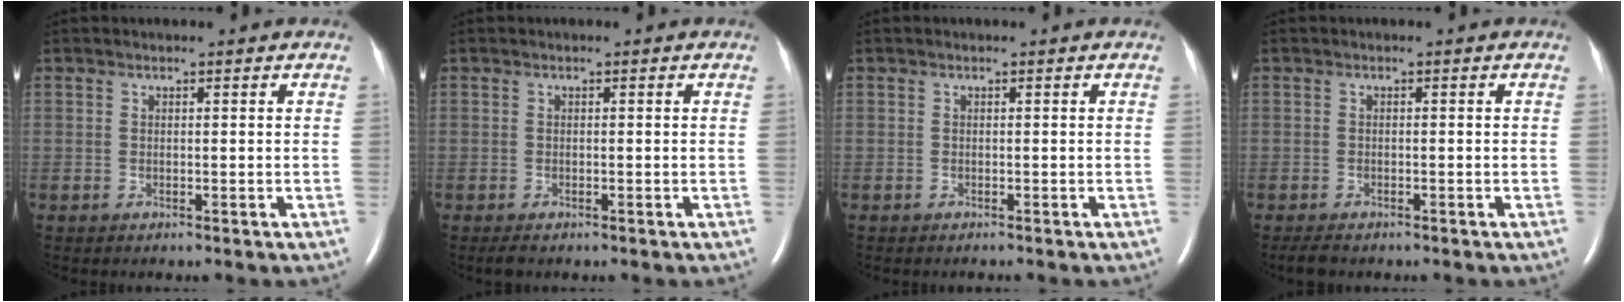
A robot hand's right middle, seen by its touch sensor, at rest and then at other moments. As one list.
[{"total": 1.0, "force": [-0.8, 0.3, 0.6], "torque": [-0.016, -0.004, -0.012]}, {"total": 0.7, "force": [-0.6, 0.1, 0.2], "torque": [-0.006, -0.002, -0.008]}, {"total": 2.1, "force": [-1.8, 0.6, 0.9], "torque": [-0.022, -0.006, -0.025]}]